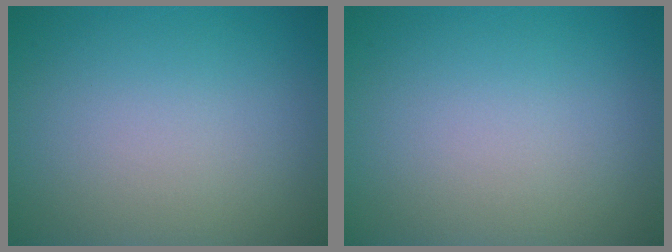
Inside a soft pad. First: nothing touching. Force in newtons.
{"total": 0.0}